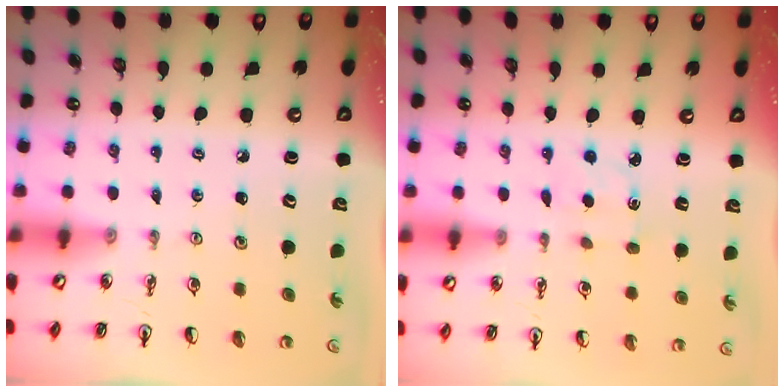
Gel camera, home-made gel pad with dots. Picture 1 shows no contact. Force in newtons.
{"total": 1.9, "press": 1.9, "slide": 0.4}